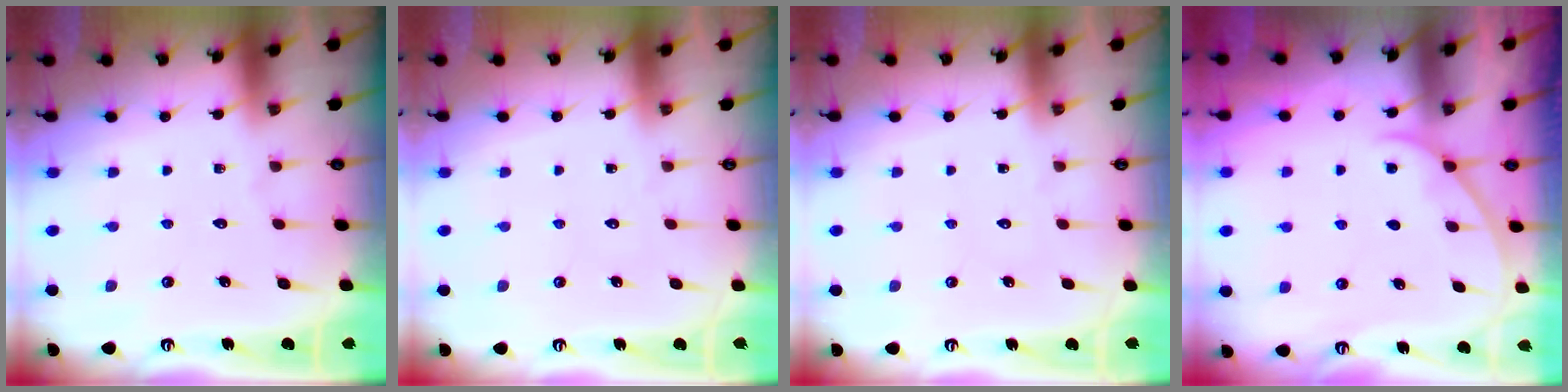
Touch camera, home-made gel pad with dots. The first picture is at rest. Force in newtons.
{"total": 0.0}
{"total": 0.0}
{"total": 2.3, "press": 2.2, "slide": 0.3}